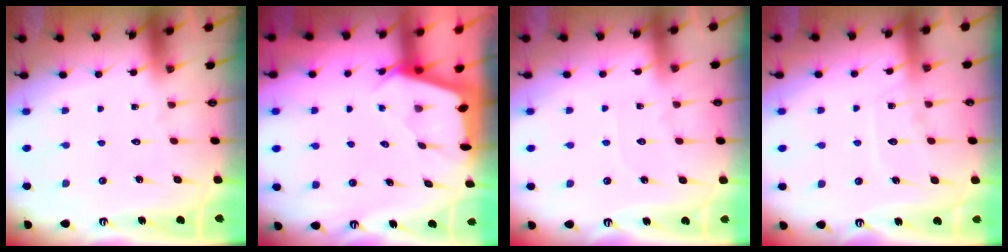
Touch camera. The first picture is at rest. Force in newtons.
{"total": 2.4, "press": 2.4, "slide": 0.3}
{"total": 2.7, "press": 2.6, "slide": 0.3}
{"total": 9.4, "press": 9.3, "slide": 1.0}